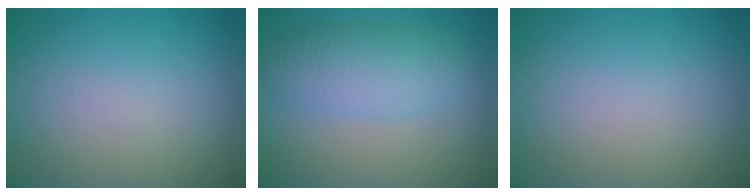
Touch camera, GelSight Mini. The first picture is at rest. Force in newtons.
{"total": 4.3, "press": 4.3, "slide": 0.1}
{"total": 0.0}